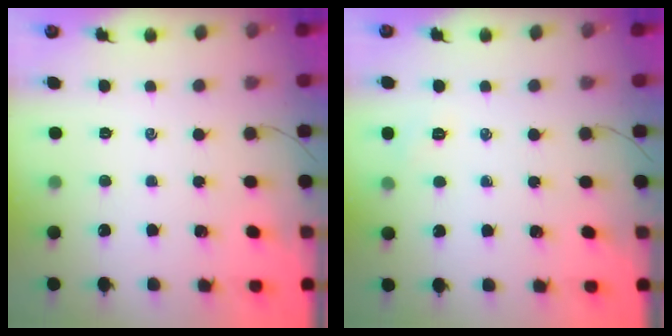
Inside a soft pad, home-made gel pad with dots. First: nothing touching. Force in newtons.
{"total": 4.3, "press": 4.2, "slide": 1.1}